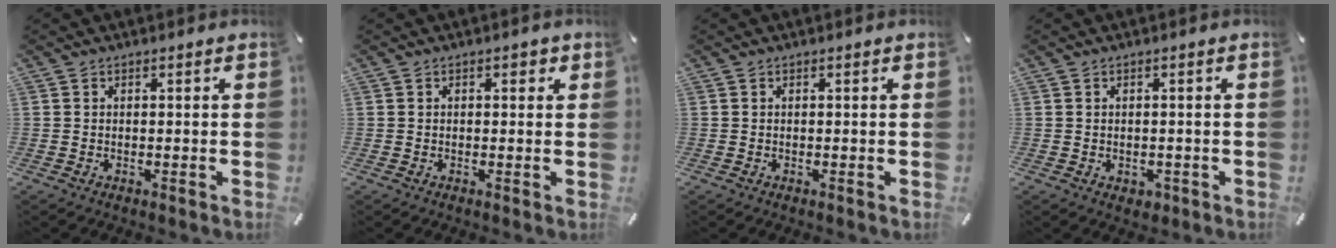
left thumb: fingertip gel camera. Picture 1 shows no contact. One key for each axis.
{"total": 1.4, "fx": 0.4, "fy": 1.0, "fz": 0.9, "tx": -0.009, "ty": 0.005, "tz": 0.003}
{"total": 0.0}
{"total": 1.8, "fx": -0.6, "fy": 1.5, "fz": 0.7, "tx": -0.012, "ty": 0.003, "tz": -0.012}